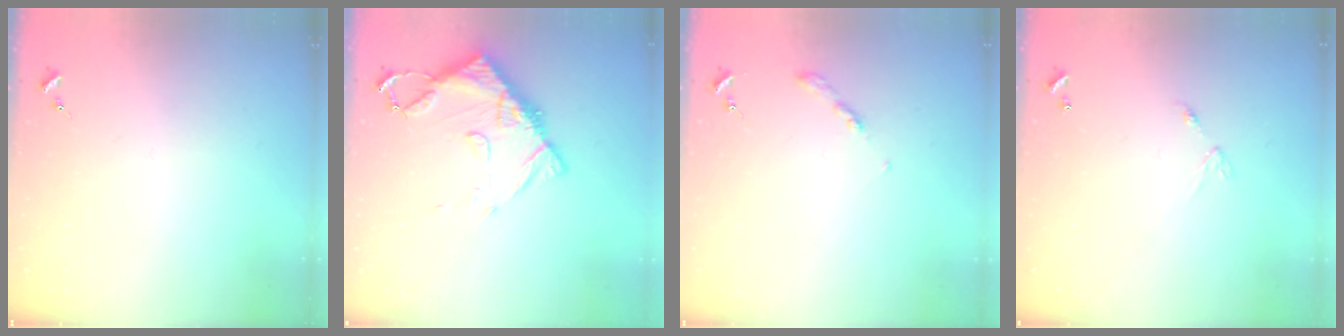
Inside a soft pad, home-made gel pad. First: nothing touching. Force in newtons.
{"total": 11.5, "press": 11.5, "slide": 1.1}
{"total": 2.7, "press": 2.6, "slide": 0.3}
{"total": 5.9, "press": 5.9, "slide": 0.4}